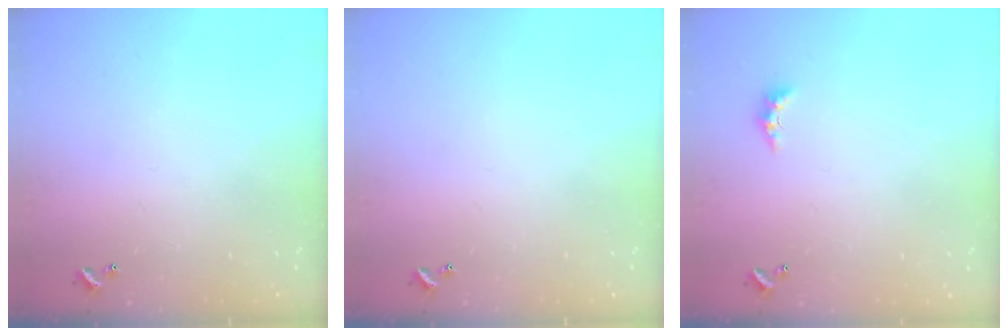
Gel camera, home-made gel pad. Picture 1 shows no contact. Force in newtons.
{"total": 0.0}
{"total": 2.3, "press": 2.2, "slide": 0.7}